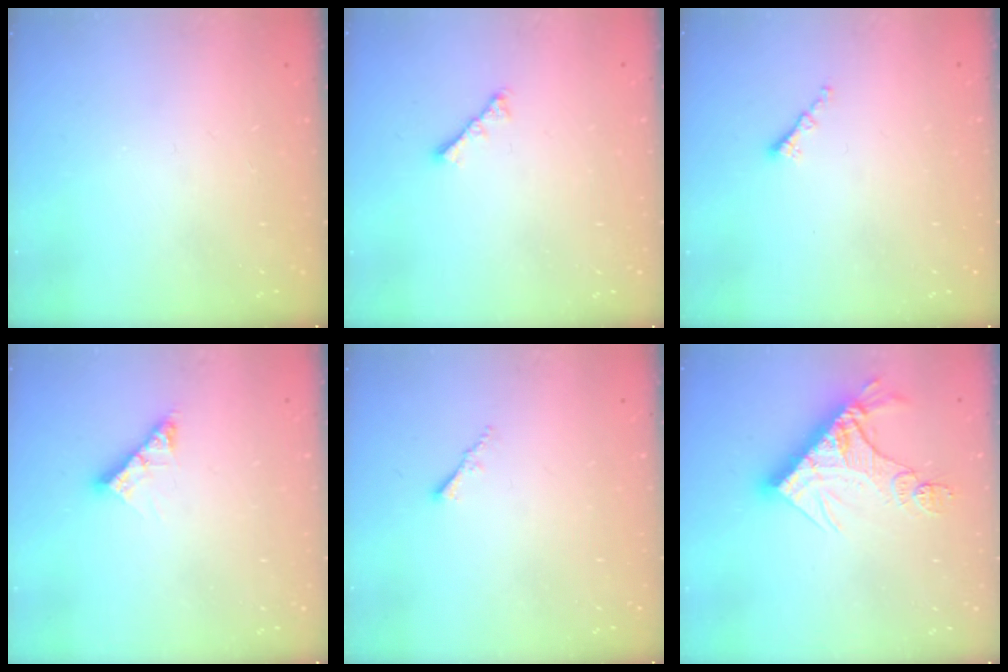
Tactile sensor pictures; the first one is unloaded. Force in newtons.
{"total": 2.9, "press": 2.8, "slide": 0.5}
{"total": 1.3, "press": 1.2, "slide": 0.5}
{"total": 7.5, "press": 7.4, "slide": 0.7}
{"total": 1.2, "press": 1.1, "slide": 0.4}
{"total": 14.9, "press": 14.8, "slide": 1.7}